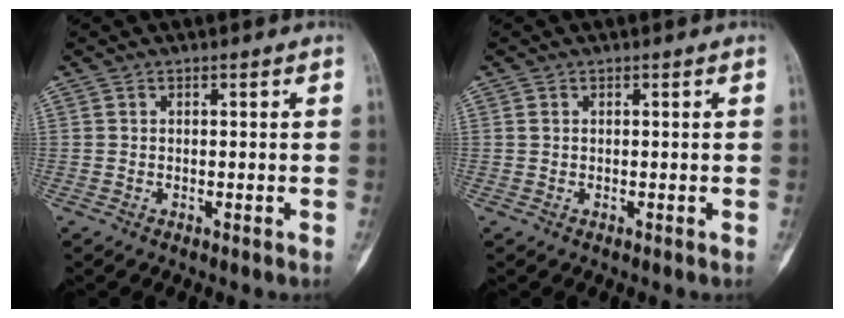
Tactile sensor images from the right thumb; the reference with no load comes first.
{"total": 0.6, "force": [0.3, 0.4, 0.3], "torque": [-0.006, 0.003, 0.008]}